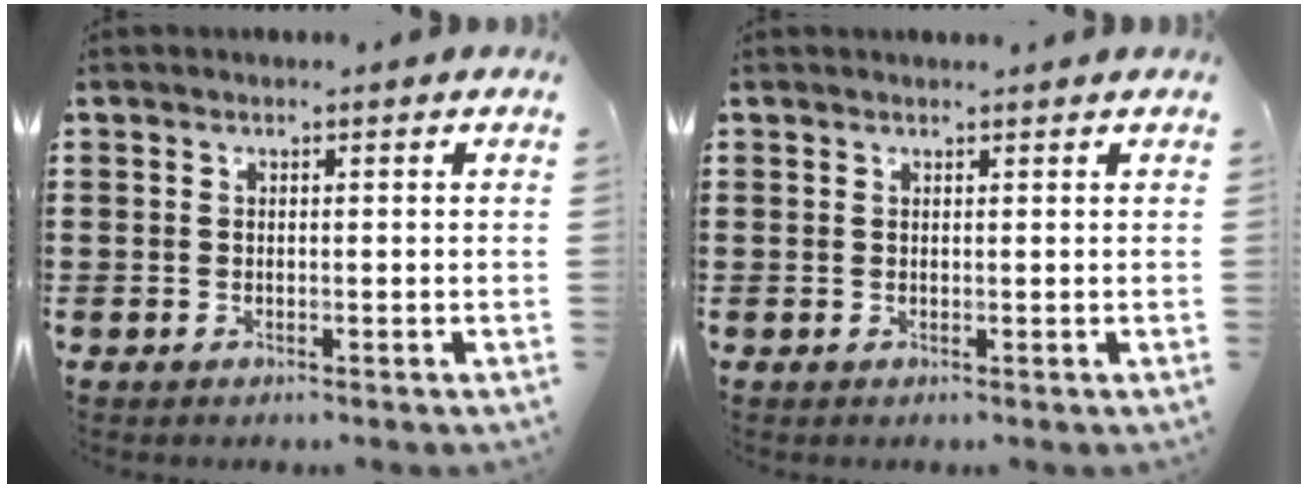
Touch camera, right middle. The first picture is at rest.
{"total": 0.6, "force": [0.6, 0.0, 0.1], "torque": [-0.004, -0.002, 0.012]}